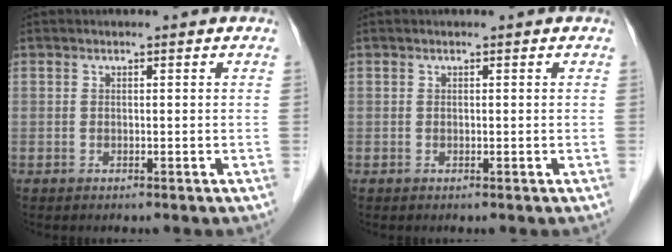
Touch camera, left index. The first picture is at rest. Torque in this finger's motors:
{"motor_torque": [-0.14, -0.05, -0.02, -0.01]}